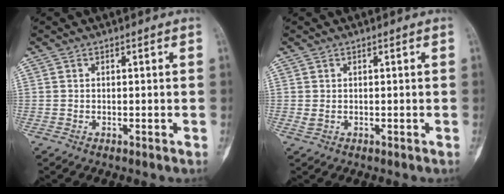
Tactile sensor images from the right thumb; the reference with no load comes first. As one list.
[{"total": 0.7, "force": [0.1, 0.5, 0.5], "torque": [-0.014, 0.002, 0.007]}]